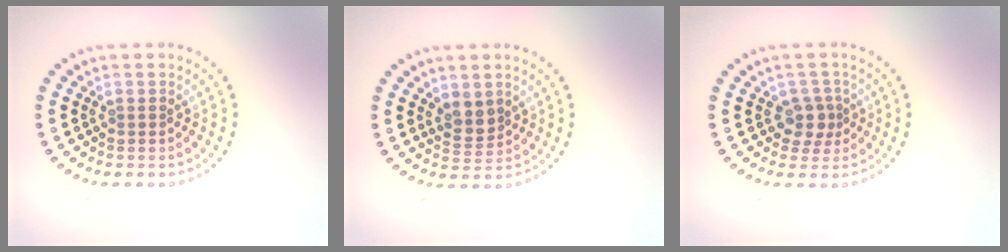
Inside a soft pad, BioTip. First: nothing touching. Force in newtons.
{"total": 2.1, "press": 1.8, "slide": 0.9}
{"total": 2.0, "press": 1.7, "slide": 1.1}